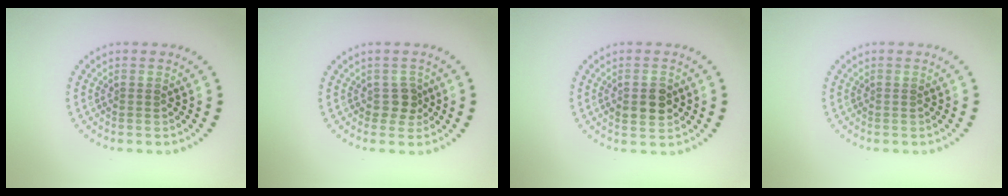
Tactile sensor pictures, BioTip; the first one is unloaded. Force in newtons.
{"total": 1.7, "press": 1.5, "slide": 0.9}
{"total": 3.0, "press": 2.9, "slide": 0.2}
{"total": 0.0}